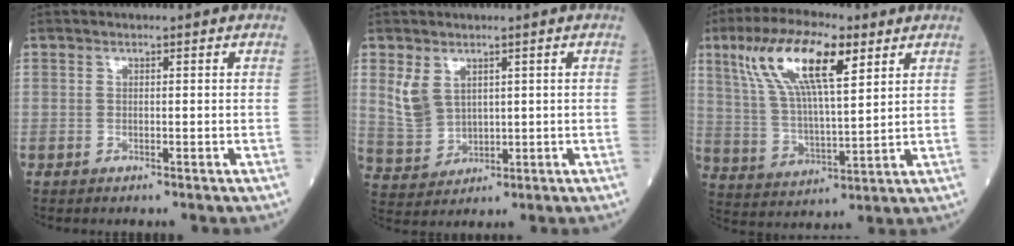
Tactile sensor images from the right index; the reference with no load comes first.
{"total": 5.0, "force": [1.9, 3.7, 2.8], "torque": [-0.072, 0.008, 0.054]}
{"total": 14.9, "force": [7.3, 3.7, 12.4], "torque": [-0.249, 0.020, 0.137]}